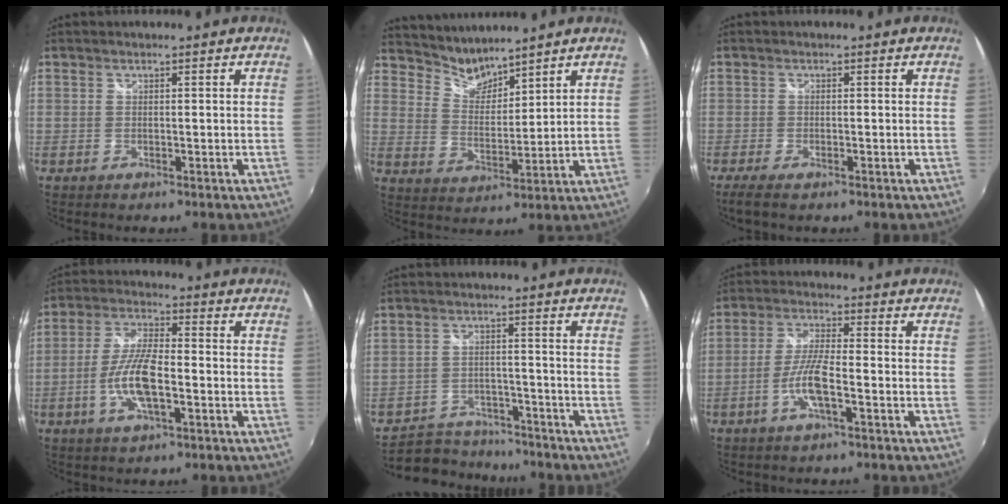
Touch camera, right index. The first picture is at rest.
{"total": 6.1, "force": [5.9, 1.3, 0.6], "torque": [-0.007, -0.008, 0.113]}
{"total": 3.6, "force": [-2.6, 1.0, 2.4], "torque": [-0.054, -0.014, -0.046]}
{"total": 10.0, "force": [-3.1, 2.9, 9.0], "torque": [-0.186, -0.001, -0.062]}
{"total": 9.9, "force": [-8.6, 4.6, 1.7], "torque": [-0.055, 0.015, -0.124]}
{"total": 6.8, "force": [-2.9, 0.8, 6.1], "torque": [-0.127, -0.002, -0.056]}